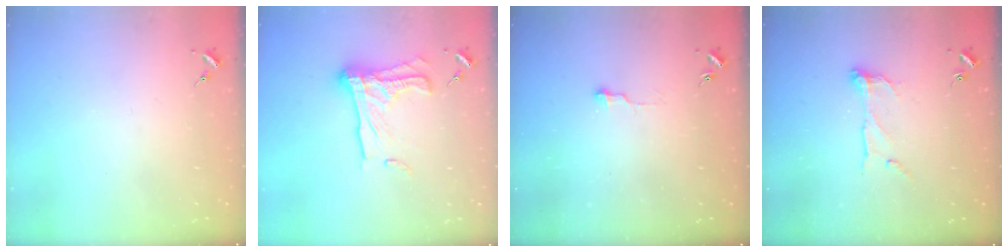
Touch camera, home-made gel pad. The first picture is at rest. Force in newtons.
{"total": 17.8, "press": 17.8, "slide": 1.5}
{"total": 3.8, "press": 3.8, "slide": 0.4}
{"total": 9.0, "press": 9.0, "slide": 0.6}